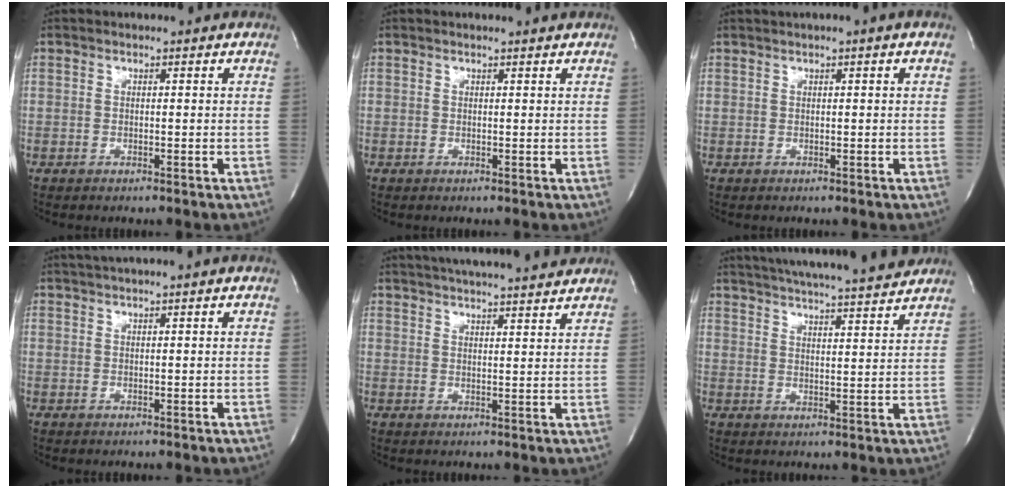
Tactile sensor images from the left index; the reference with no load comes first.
{"total": 0.9, "force": [0.9, -0.2, 0.1], "torque": [-0.010, -0.005, 0.010]}
{"total": 1.3, "force": [0.6, -0.2, 1.1], "torque": [-0.024, 0.008, 0.012]}
{"total": 2.8, "force": [2.2, -0.9, 1.5], "torque": [-0.027, 0.015, 0.043]}
{"total": 17.0, "force": [15.4, 1.2, 7.0], "torque": [-0.118, 0.025, 0.210]}
{"total": 19.2, "force": [17.5, 0.1, 7.7], "torque": [-0.133, -0.004, 0.241]}